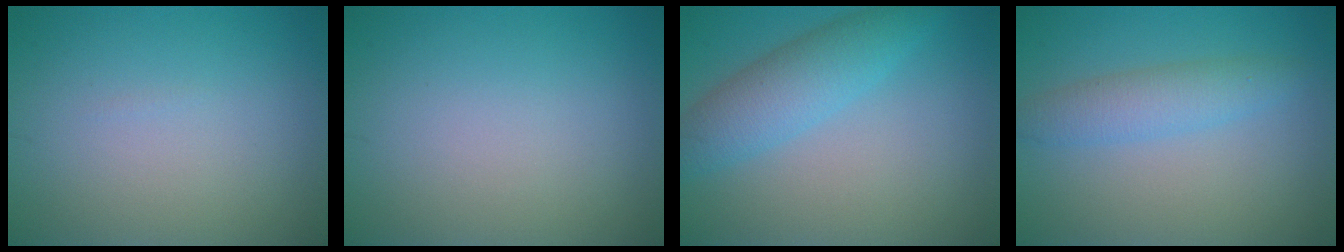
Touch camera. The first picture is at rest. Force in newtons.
{"total": 0.0}
{"total": 4.5, "press": 4.5, "slide": 0.1}
{"total": 3.0, "press": 3.0, "slide": 0.1}